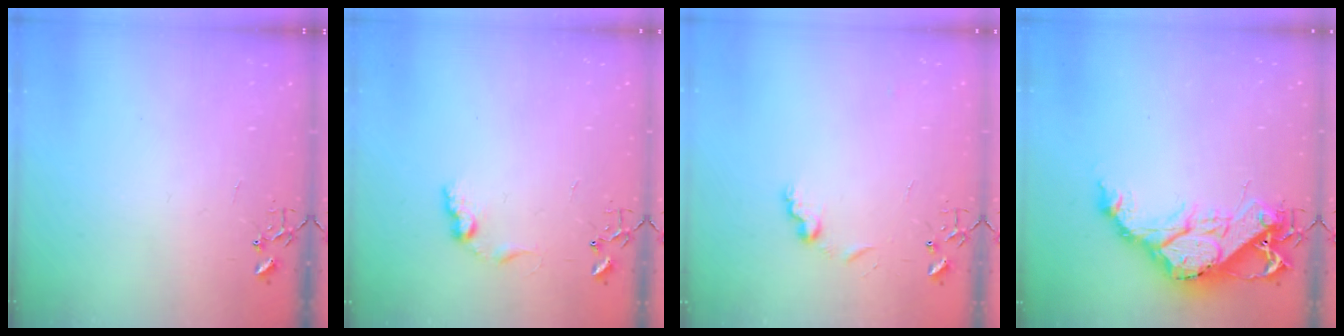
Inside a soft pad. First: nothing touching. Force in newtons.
{"total": 8.6, "press": 8.6, "slide": 0.3}
{"total": 8.6, "press": 8.6, "slide": 0.1}
{"total": 16.7, "press": 16.6, "slide": 1.4}